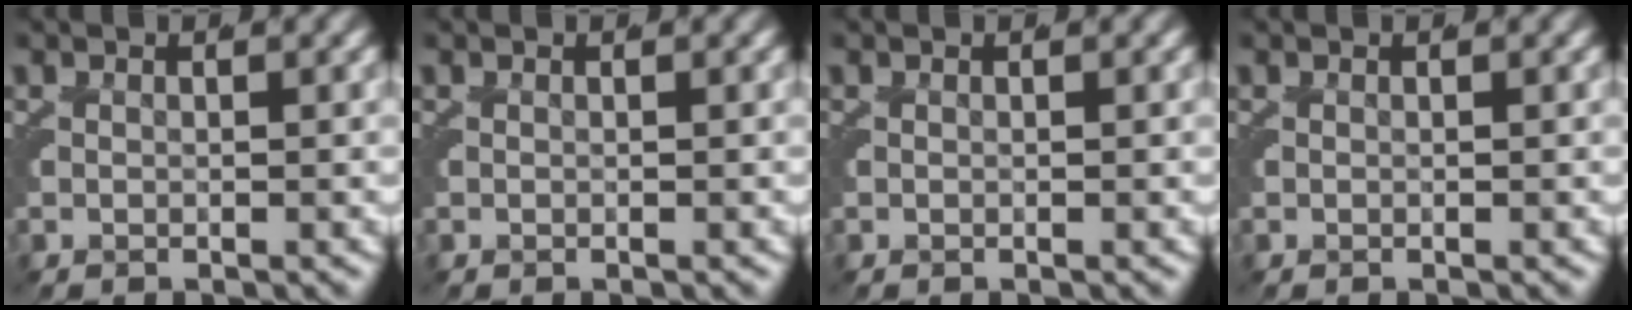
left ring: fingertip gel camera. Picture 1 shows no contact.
{"total": 0.0}
{"total": 0.0}
{"total": 0.0}